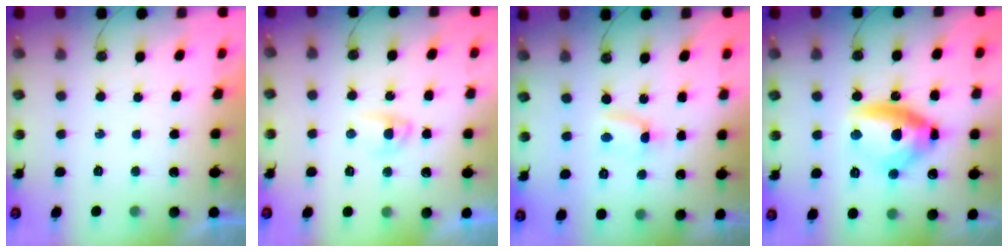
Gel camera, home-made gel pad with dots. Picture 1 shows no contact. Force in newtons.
{"total": 13.6, "press": 5.9, "slide": 12.2}
{"total": 1.6, "press": 1.5, "slide": 0.6}
{"total": 12.8, "press": 12.7, "slide": 1.9}